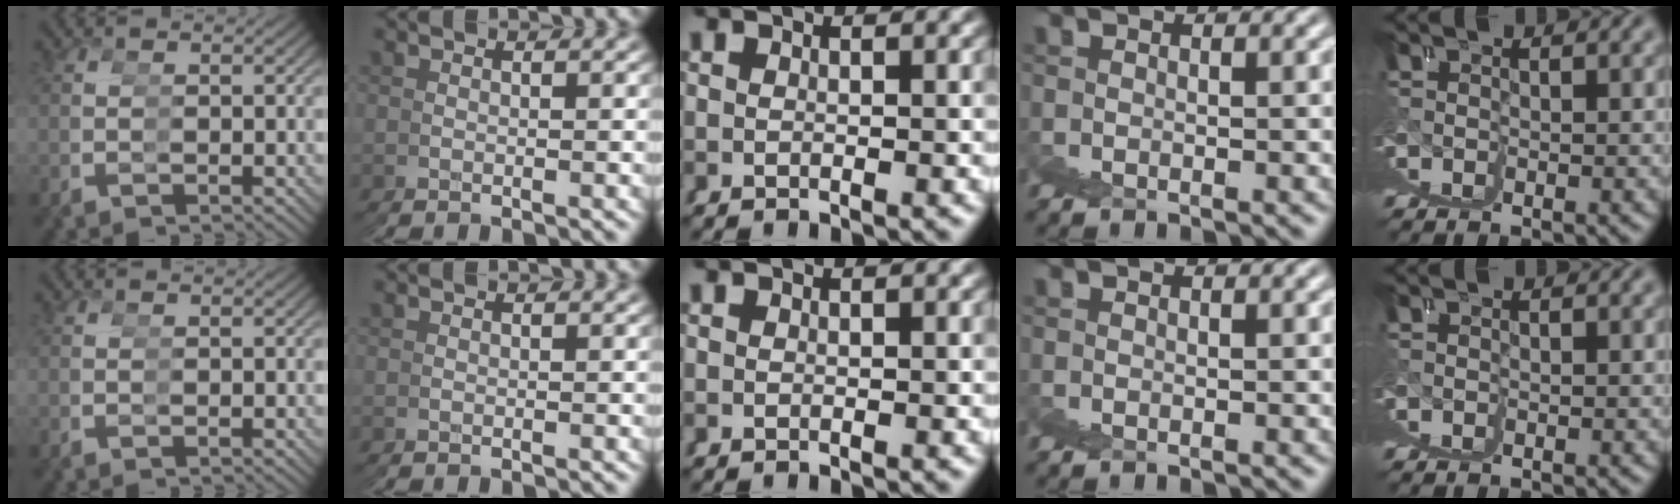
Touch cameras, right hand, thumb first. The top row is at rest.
{}